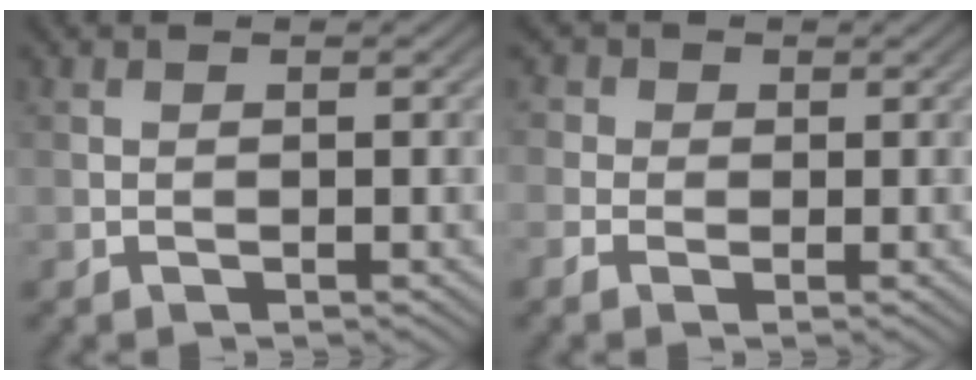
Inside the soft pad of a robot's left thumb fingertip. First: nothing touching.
{"total": 2.5, "force": [-0.1, 2.4, 0.6], "torque": [-0.022, 0.006, -0.006]}